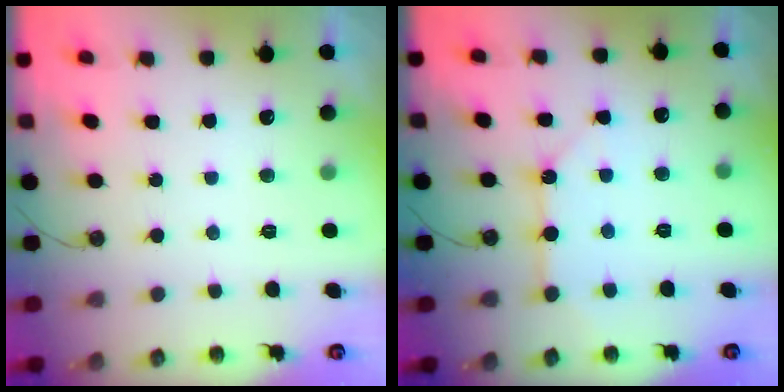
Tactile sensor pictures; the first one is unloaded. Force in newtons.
{"total": 6.7, "press": 6.7, "slide": 0.6}